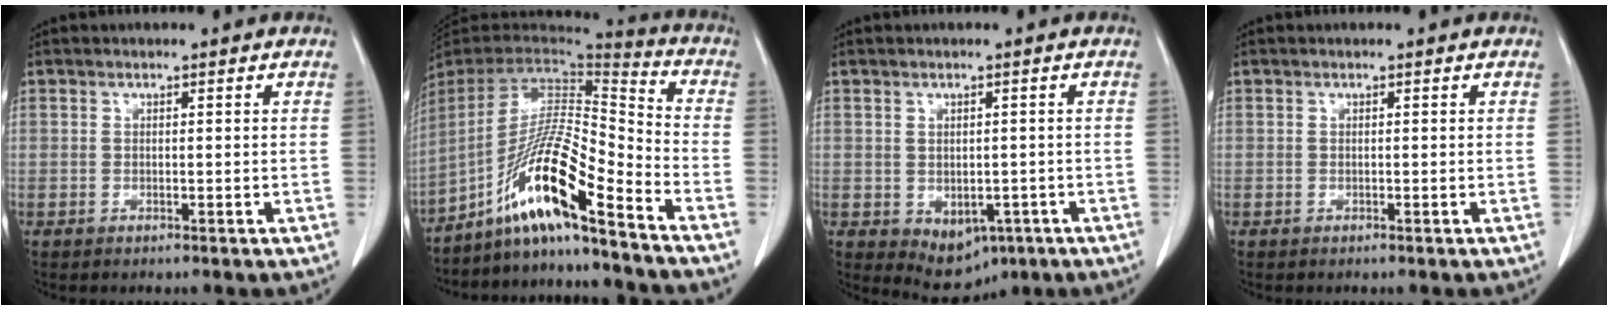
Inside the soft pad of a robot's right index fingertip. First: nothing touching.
{"total": 15.2, "force": [-10.5, -0.3, 11.0], "torque": [-0.198, 0.004, -0.193]}
{"total": 6.3, "force": [-2.6, 4.2, 3.8], "torque": [-0.046, -0.004, -0.026]}
{"total": 0.0}